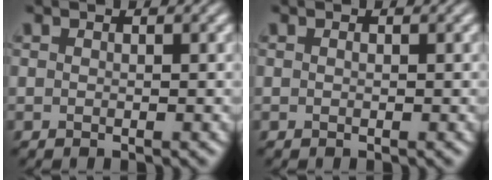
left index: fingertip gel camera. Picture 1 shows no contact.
{"total": 0.0}